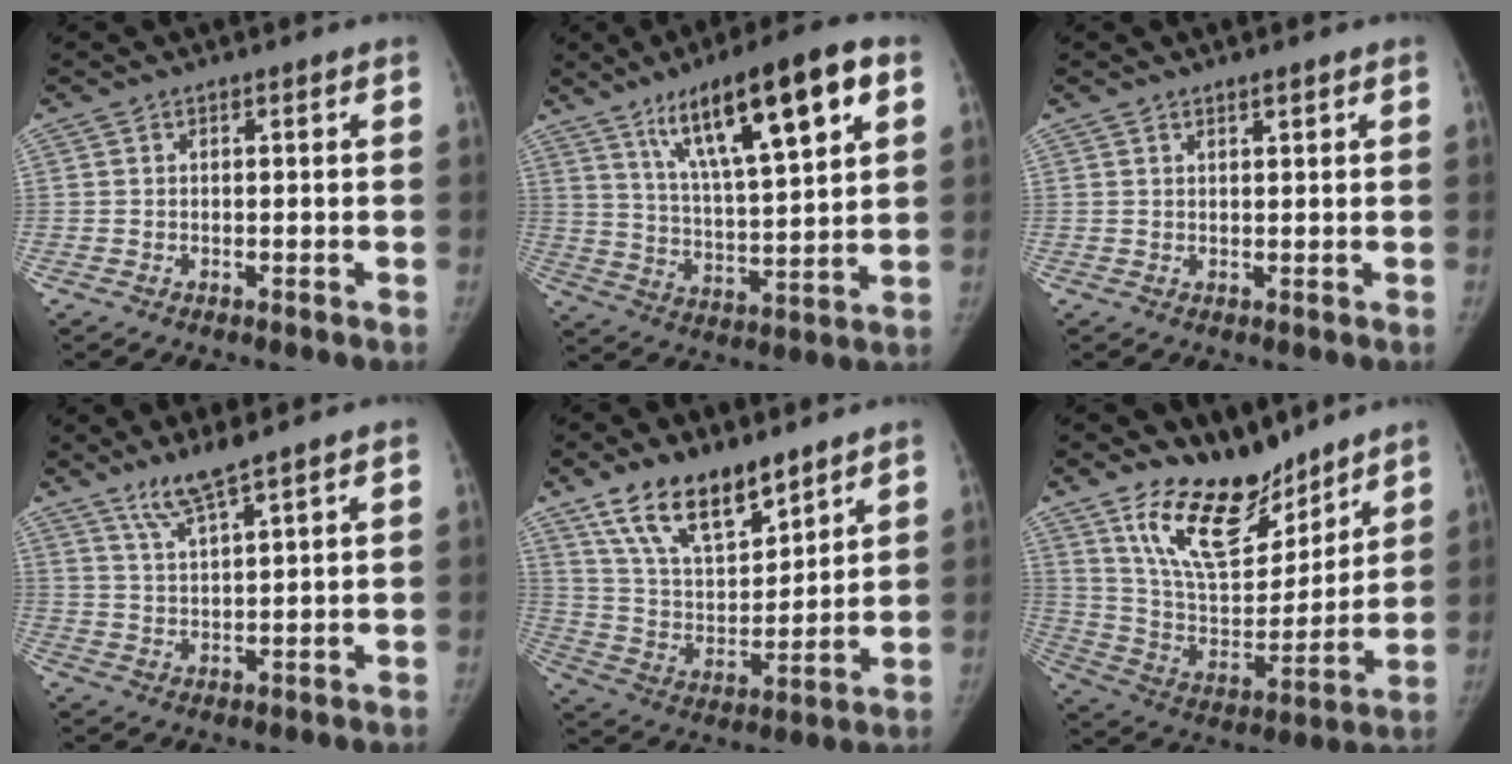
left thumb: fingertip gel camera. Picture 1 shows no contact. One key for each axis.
{"total": 20.3, "fx": 9.9, "fy": 5.0, "fz": 17.0, "tx": -0.250, "ty": -0.021, "tz": 0.166}
{"total": 1.4, "fx": 1.0, "fy": 0.3, "fz": 0.8, "tx": -0.011, "ty": -0.007, "tz": 0.018}
{"total": 6.3, "fx": 4.9, "fy": 0.3, "fz": 4.0, "tx": -0.082, "ty": -0.031, "tz": 0.100}
{"total": 16.2, "fx": 11.4, "fy": 7.2, "fz": 9.1, "tx": -0.121, "ty": -0.065, "tz": 0.216}
{"total": 19.0, "fx": 14.1, "fy": 8.5, "fz": 9.6, "tx": -0.114, "ty": -0.092, "tz": 0.256}